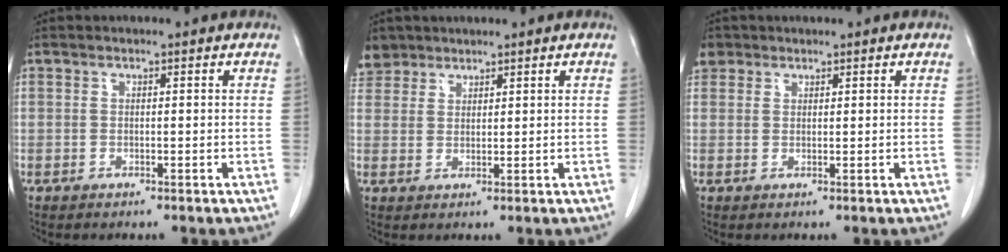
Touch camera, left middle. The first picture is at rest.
{"total": 4.6, "force": [3.7, 2.7, 0.0], "torque": [0.004, 0.009, 0.073]}
{"total": 3.3, "force": [2.0, 2.6, 0.4], "torque": [-0.007, 0.014, 0.039]}